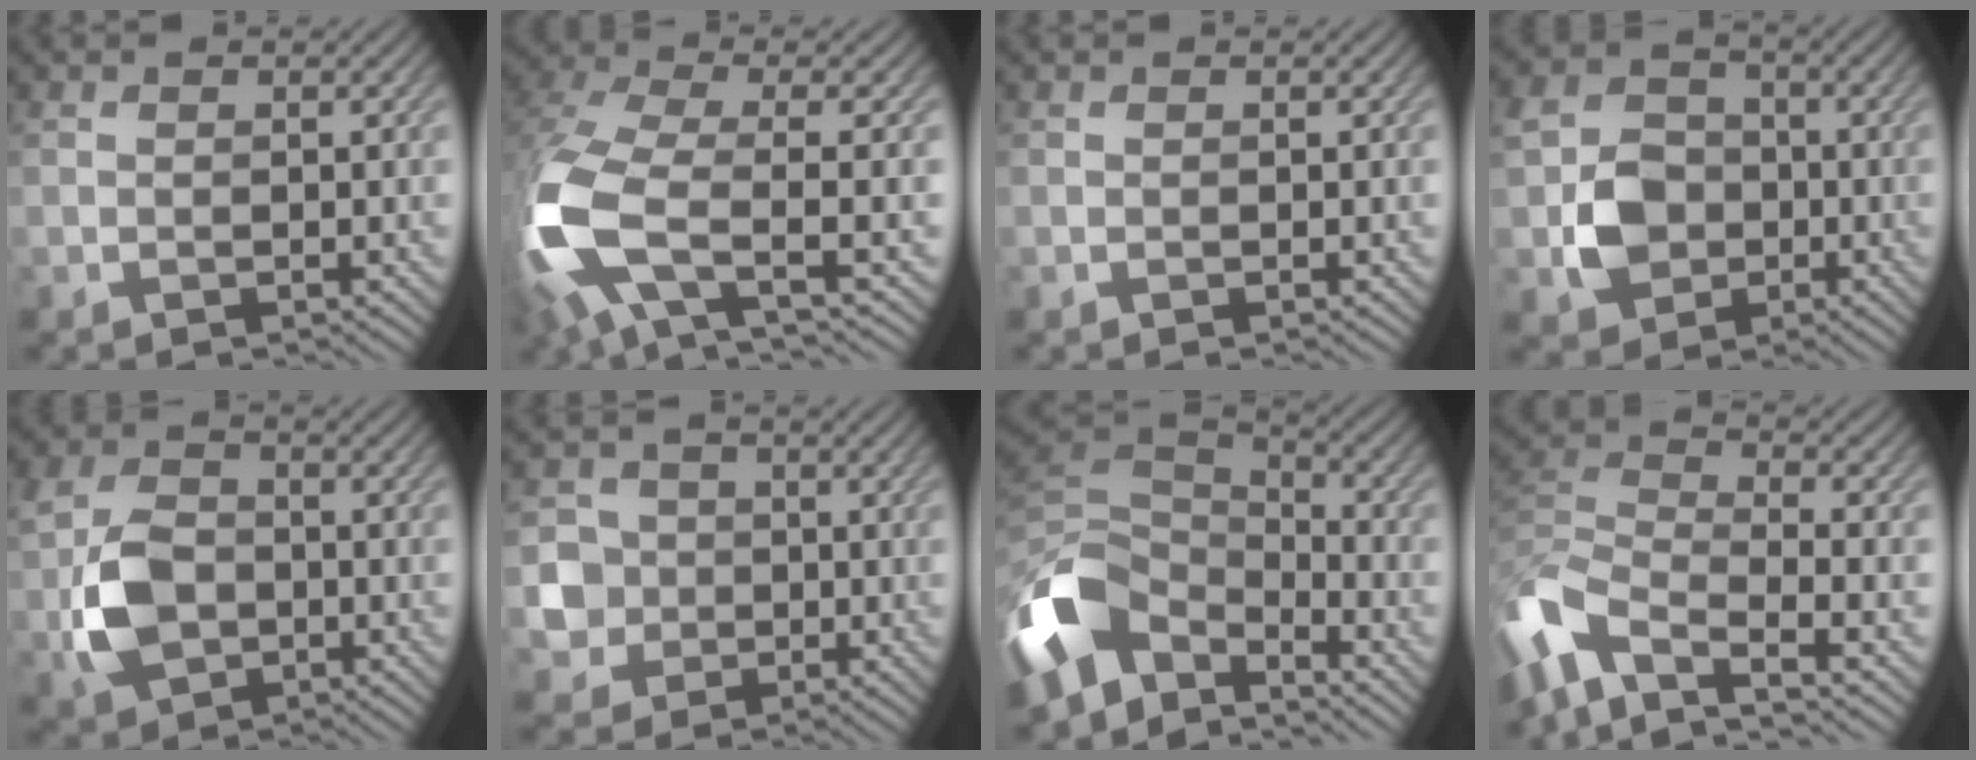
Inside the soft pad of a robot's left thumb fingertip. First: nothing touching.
{"total": 13.6, "force": [-3.2, 6.6, 11.5], "torque": [-0.311, -0.030, -0.058]}
{"total": 0.0}
{"total": 6.7, "force": [-1.3, 5.7, 3.2], "torque": [-0.068, -0.002, -0.034]}
{"total": 7.2, "force": [-1.3, 5.3, 4.7], "torque": [-0.110, -0.003, -0.032]}
{"total": 5.2, "force": [-0.7, 5.0, 1.2], "torque": [-0.030, -0.007, -0.038]}
{"total": 11.8, "force": [-6.5, 7.4, 6.4], "torque": [-0.167, -0.012, -0.128]}
{"total": 10.7, "force": [-6.5, 4.4, 7.2], "torque": [-0.178, -0.014, -0.140]}